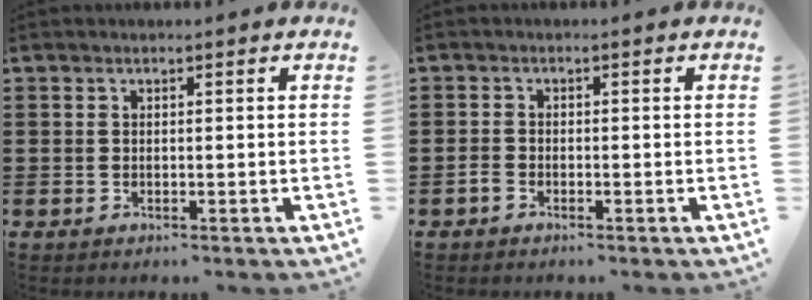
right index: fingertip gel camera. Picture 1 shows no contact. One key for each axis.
{"total": 1.2, "fx": -0.9, "fy": 0.6, "fz": 0.5, "tx": -0.011, "ty": 0.000, "tz": -0.017}